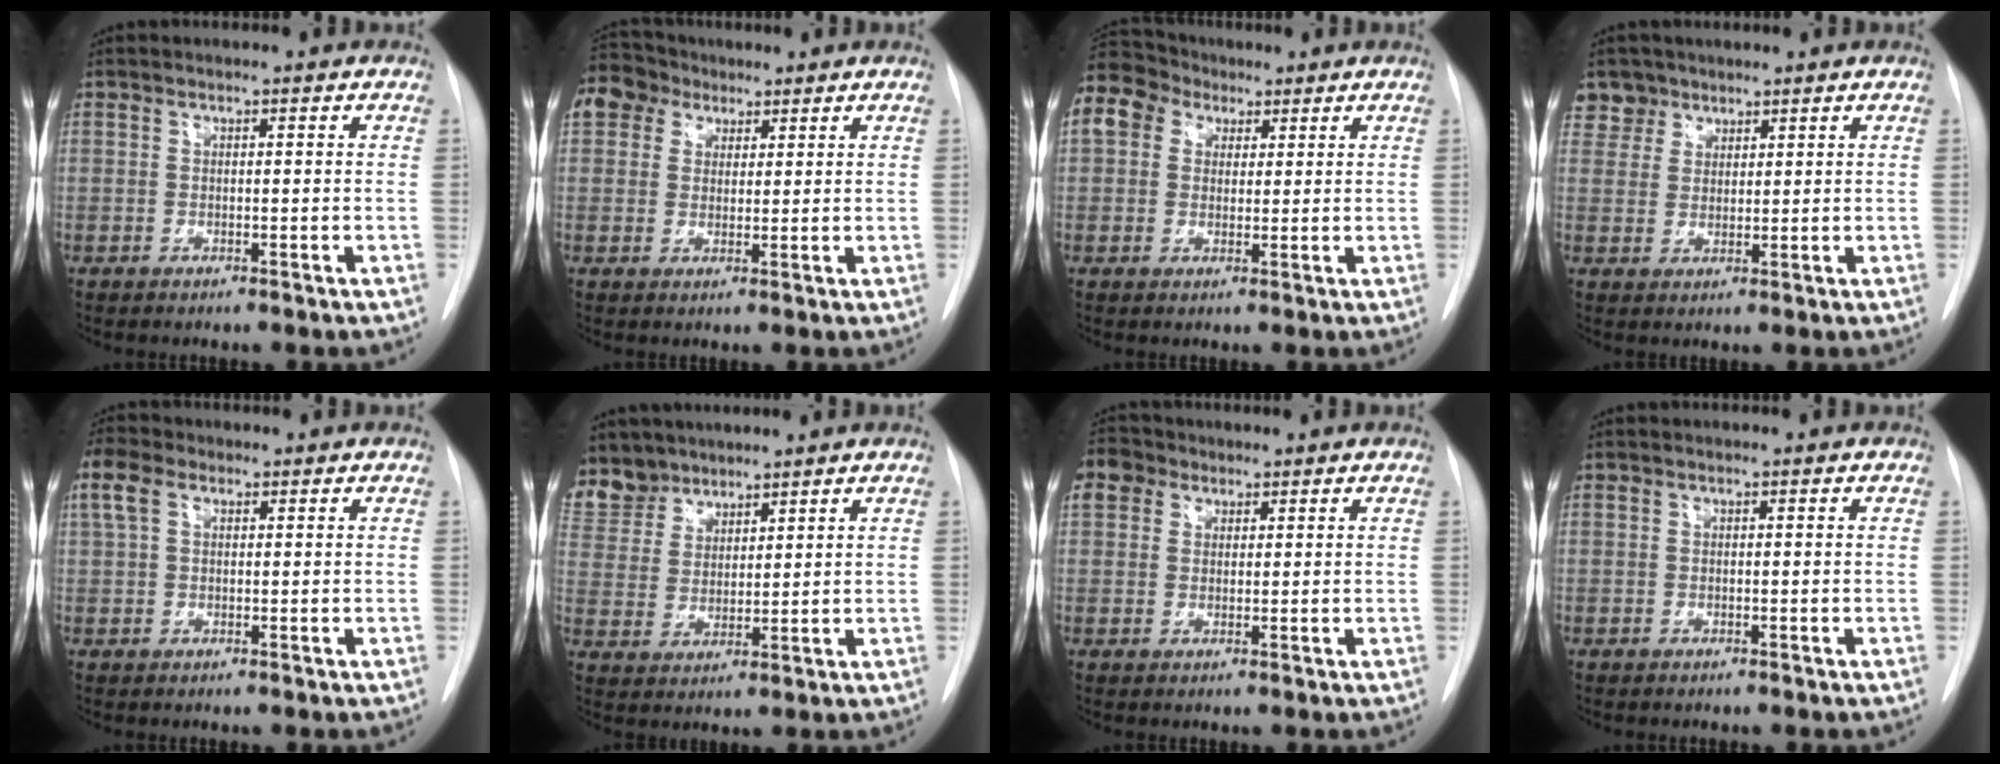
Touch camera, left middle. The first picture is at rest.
{"total": 7.1, "force": [4.6, 5.4, 0.8], "torque": [-0.020, 0.030, 0.090]}
{"total": 18.2, "force": [8.7, 14.4, 6.9], "torque": [-0.234, 0.096, 0.172]}
{"total": 4.3, "force": [3.1, 2.9, -0.5], "torque": [0.020, 0.004, 0.057]}
{"total": 3.1, "force": [1.5, 2.1, 1.7], "torque": [-0.054, 0.018, 0.033]}
{"total": 9.6, "force": [8.4, 4.6, 0.0], "torque": [-0.014, 0.004, 0.182]}
{"total": 4.7, "force": [2.4, 3.7, 1.4], "torque": [-0.034, 0.019, 0.047]}
{"total": 0.0}